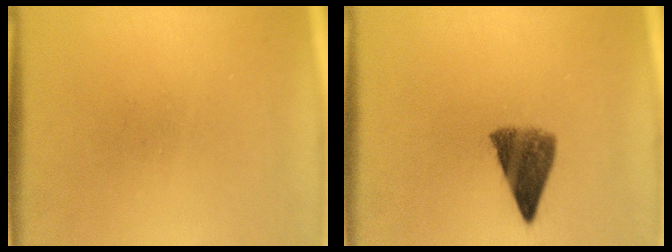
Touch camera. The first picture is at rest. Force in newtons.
{"total": 6.8}